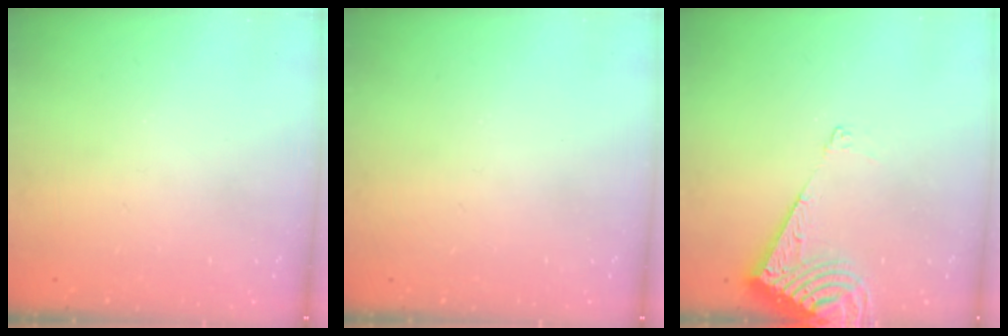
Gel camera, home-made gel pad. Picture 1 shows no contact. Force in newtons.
{"total": 0.0}
{"total": 8.8, "press": 8.7, "slide": 1.1}